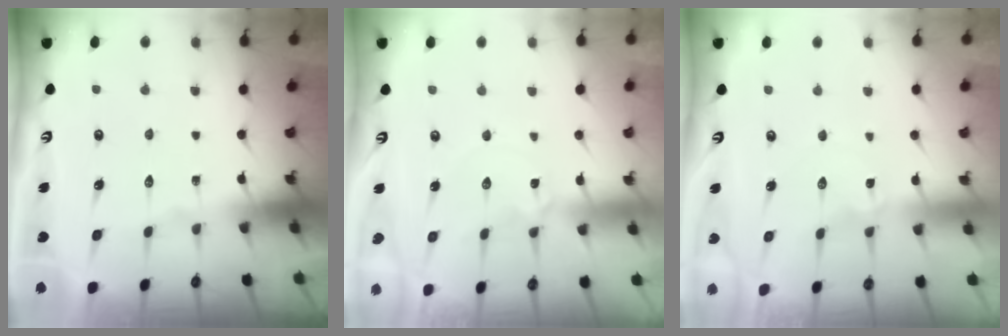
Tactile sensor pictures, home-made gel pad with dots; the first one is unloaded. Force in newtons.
{"total": 1.1, "press": 1.0, "slide": 0.4}
{"total": 0.6, "press": 0.6, "slide": 0.2}